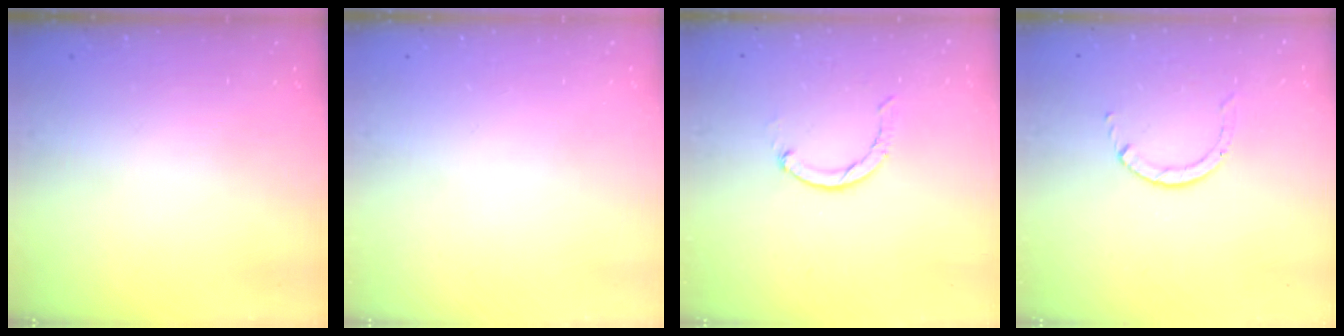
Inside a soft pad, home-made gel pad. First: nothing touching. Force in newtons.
{"total": 0.0}
{"total": 1.9, "press": 1.9, "slide": 0.3}
{"total": 1.4, "press": 1.4, "slide": 0.1}